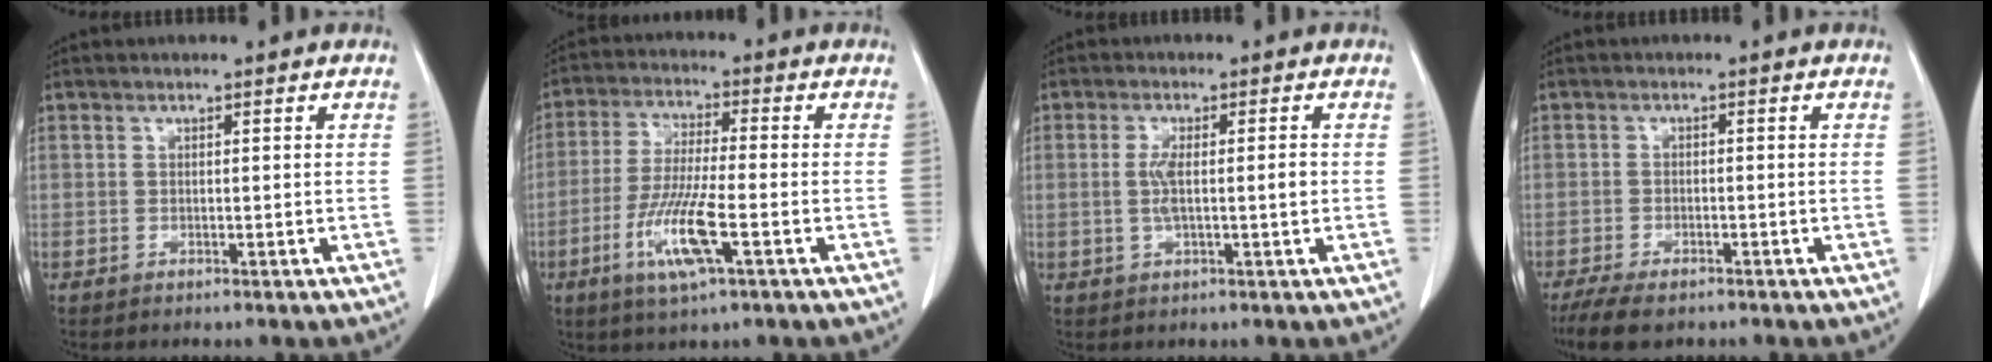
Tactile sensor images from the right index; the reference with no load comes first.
{"total": 10.6, "force": [-4.1, 1.2, 9.7], "torque": [-0.196, -0.017, -0.077]}
{"total": 4.8, "force": [-0.2, 1.2, 4.7], "torque": [-0.095, 0.004, -0.002]}
{"total": 7.0, "force": [-5.1, 2.6, 4.0], "torque": [-0.068, -0.012, -0.082]}